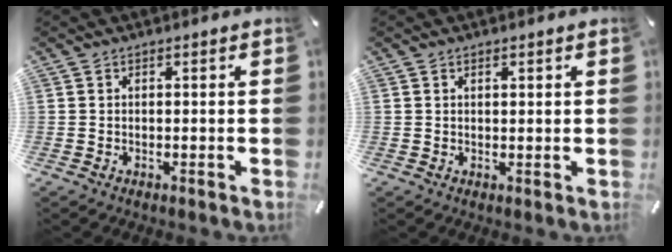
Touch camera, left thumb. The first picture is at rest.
{"total": 0.9, "force": [0.5, 0.4, 0.6], "torque": [-0.012, 0.002, 0.009]}